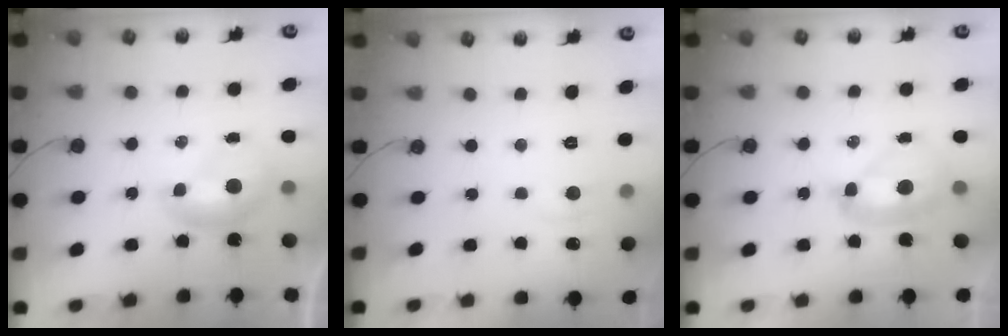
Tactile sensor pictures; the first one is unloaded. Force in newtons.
{"total": 1.6, "press": 1.4, "slide": 0.8}
{"total": 3.9, "press": 3.8, "slide": 0.7}